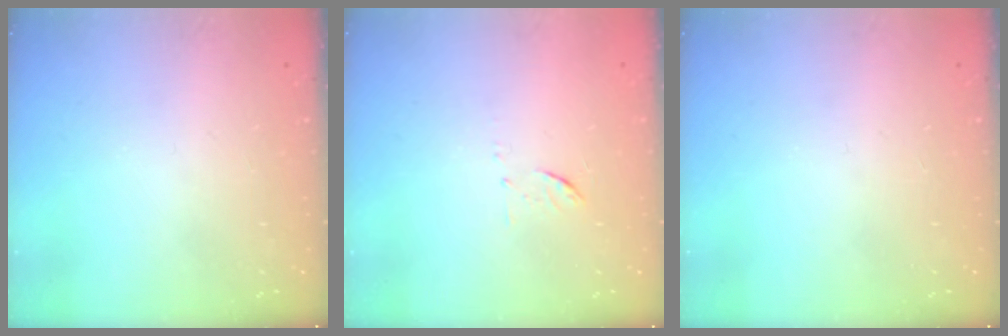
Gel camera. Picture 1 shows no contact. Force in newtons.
{"total": 6.0, "press": 6.0, "slide": 0.4}
{"total": 0.0}